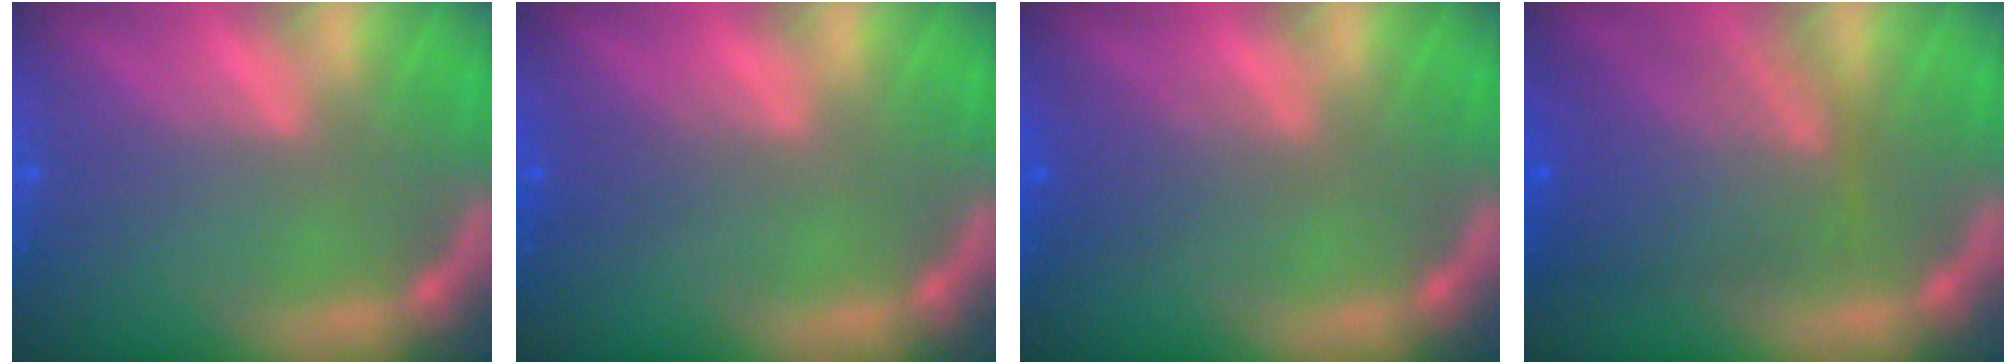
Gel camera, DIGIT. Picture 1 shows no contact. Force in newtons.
{"total": 1.4}
{"total": 2.5}
{"total": 7.6}